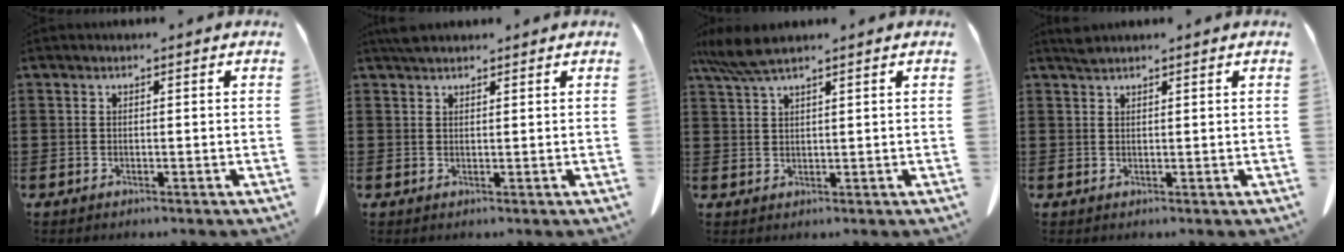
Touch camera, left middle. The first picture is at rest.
{"total": 1.8, "force": [1.6, 0.6, 0.4], "torque": [-0.012, 0.001, 0.033]}
{"total": 4.8, "force": [3.7, 0.3, 3.0], "torque": [-0.067, -0.002, 0.069]}
{"total": 1.2, "force": [1.1, 0.1, 0.4], "torque": [-0.010, -0.002, 0.022]}